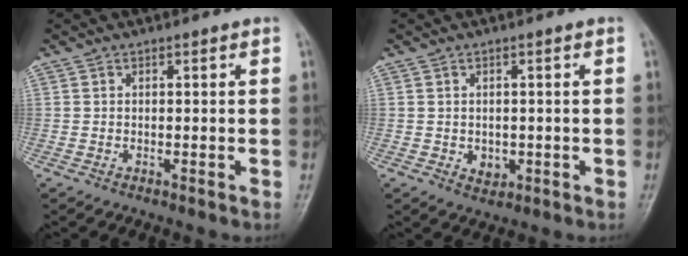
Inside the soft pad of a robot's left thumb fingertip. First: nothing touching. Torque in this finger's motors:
{"motor_torque": [0.00, 0.00, 0.12, 0.06, 0.00]}